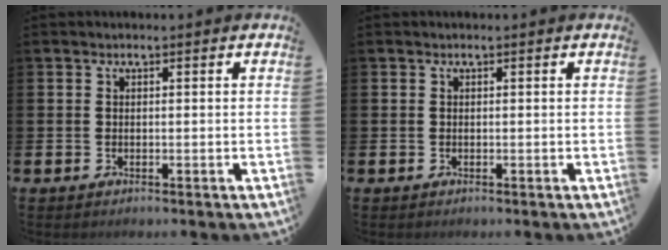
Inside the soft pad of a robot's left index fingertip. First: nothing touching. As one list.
[{"total": 0.0}]